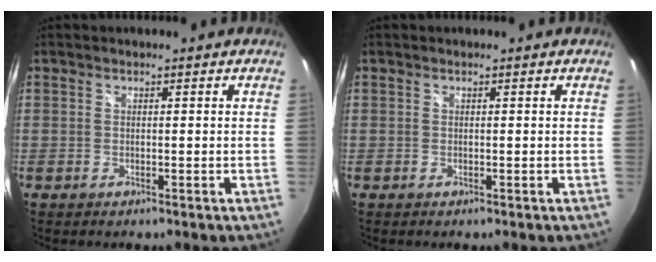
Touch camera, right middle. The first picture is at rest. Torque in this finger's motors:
{"motor_torque": [-0.03, 0.04, -0.02, 0.01]}